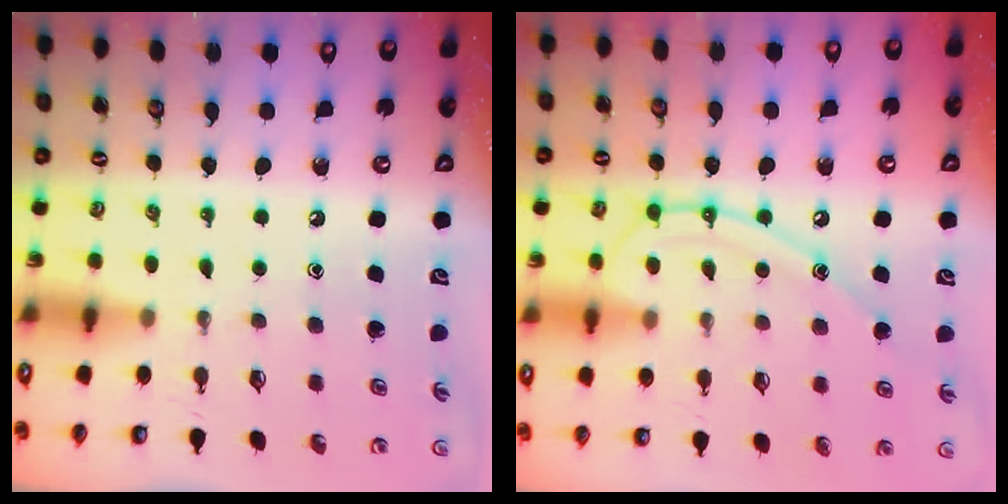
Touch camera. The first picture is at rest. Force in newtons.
{"total": 13.2, "press": 13.1, "slide": 1.2}